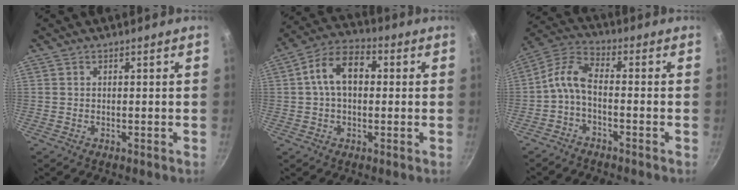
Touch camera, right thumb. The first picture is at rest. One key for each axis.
{"total": 10.6, "fx": 1.3, "fy": 6.8, "fz": 8.0, "tx": -0.116, "ty": 0.030, "tz": 0.007}
{"total": 6.8, "fx": -2.2, "fy": 2.9, "fz": 5.8, "tx": -0.140, "ty": 0.036, "tz": -0.056}